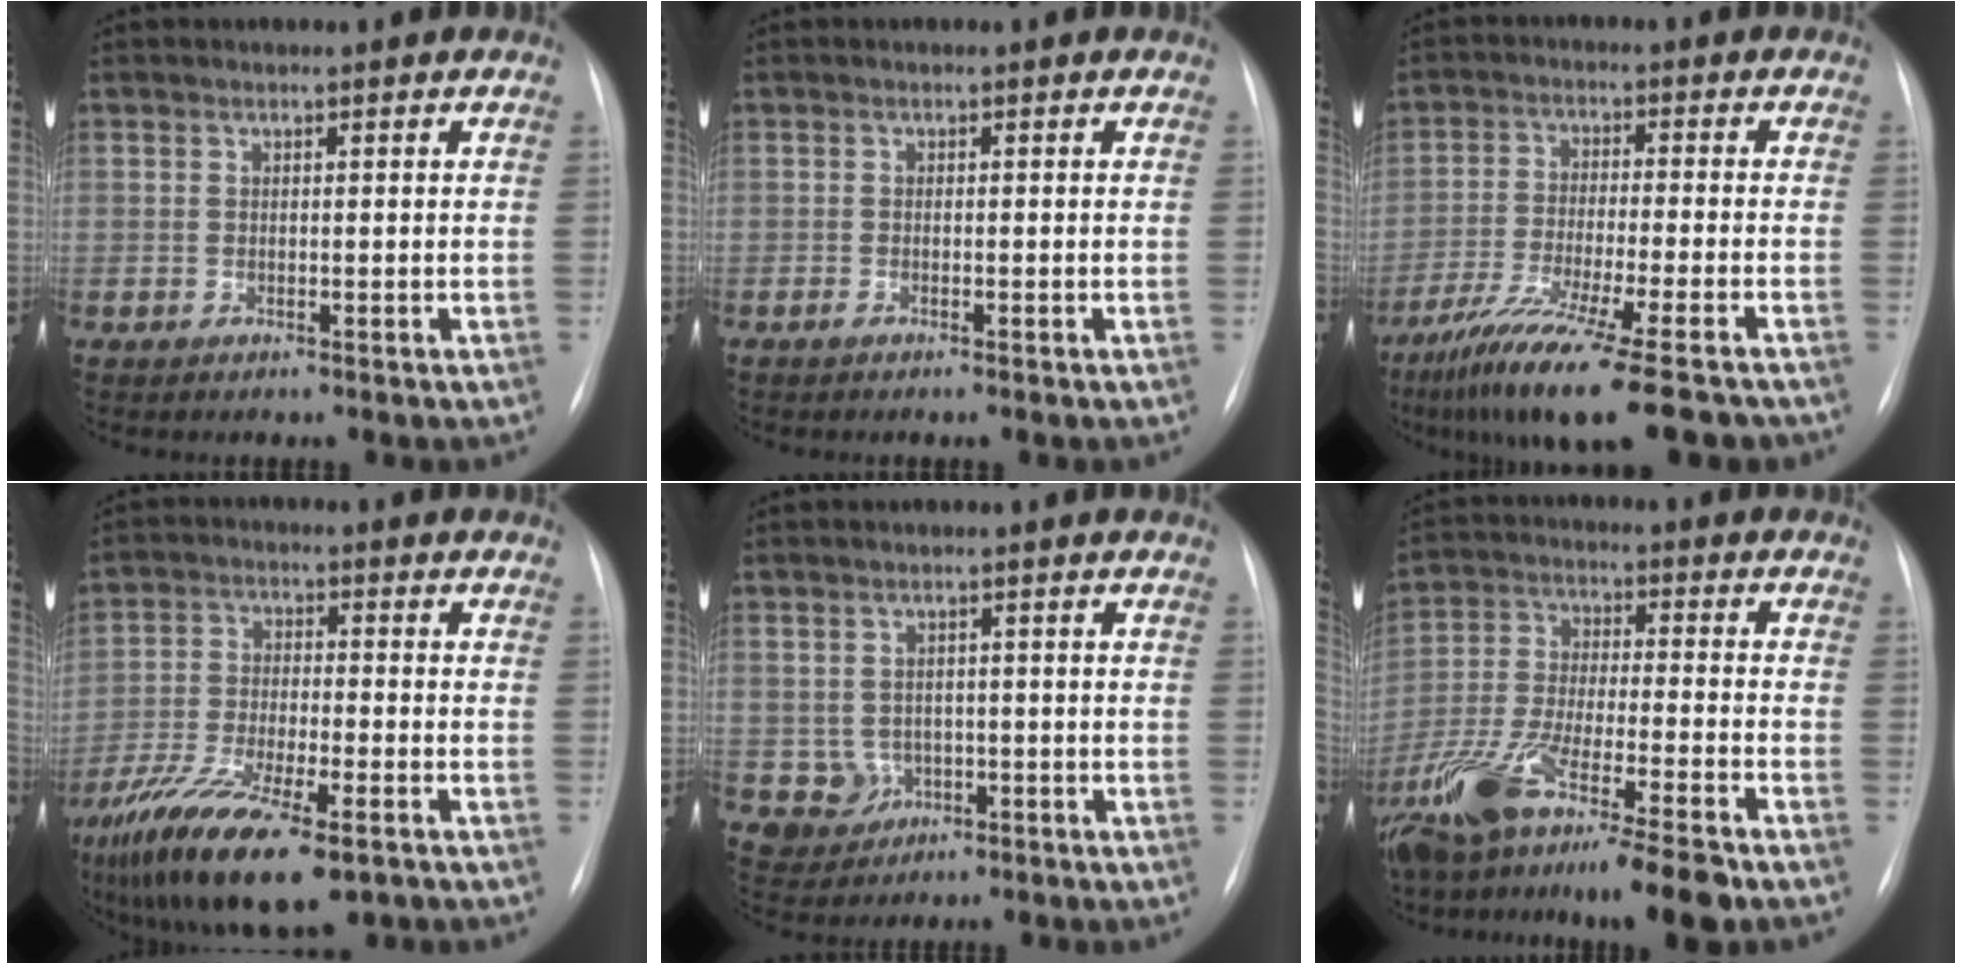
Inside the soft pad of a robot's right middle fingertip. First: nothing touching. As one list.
[{"total": 0.7, "force": [-0.5, 0.0, 0.5], "torque": [-0.012, -0.001, -0.010]}, {"total": 17.1, "force": [-12.9, 0.9, 11.2], "torque": [-0.188, -0.050, -0.210]}, {"total": 14.9, "force": [-9.4, 3.8, 10.9], "torque": [-0.216, -0.035, -0.166]}, {"total": 3.9, "force": [-0.9, 3.8, 0.5], "torque": [-0.006, 0.009, -0.005]}, {"total": 17.2, "force": [-12.4, 1.5, 11.8], "torque": [-0.219, -0.038, -0.221]}]